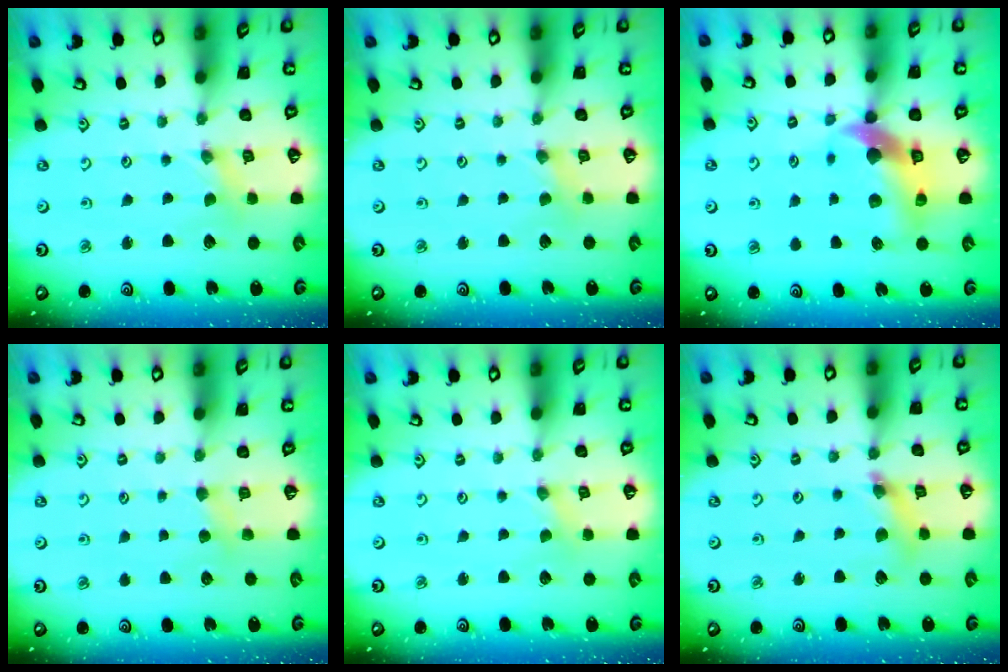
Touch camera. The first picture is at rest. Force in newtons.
{"total": 1.4, "press": 1.4, "slide": 0.3}
{"total": 12.0, "press": 11.9, "slide": 1.9}
{"total": 2.9, "press": 2.9, "slide": 0.5}
{"total": 0.0}
{"total": 7.1, "press": 7.0, "slide": 0.8}